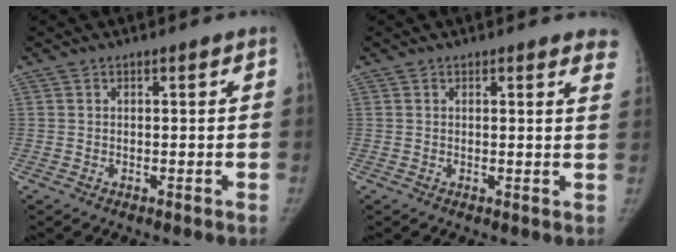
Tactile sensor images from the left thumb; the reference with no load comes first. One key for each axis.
{"total": 4.8, "fx": 4.3, "fy": 1.2, "fz": 1.8, "tx": 0.002, "ty": -0.019, "tz": 0.026}